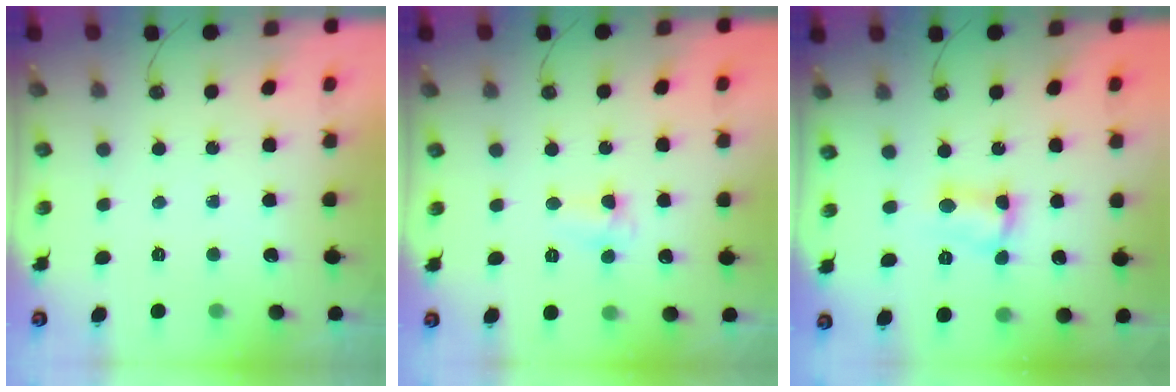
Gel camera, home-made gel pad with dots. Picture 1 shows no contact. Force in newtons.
{"total": 3.8, "press": 3.8, "slide": 0.7}
{"total": 4.5, "press": 4.2, "slide": 1.6}